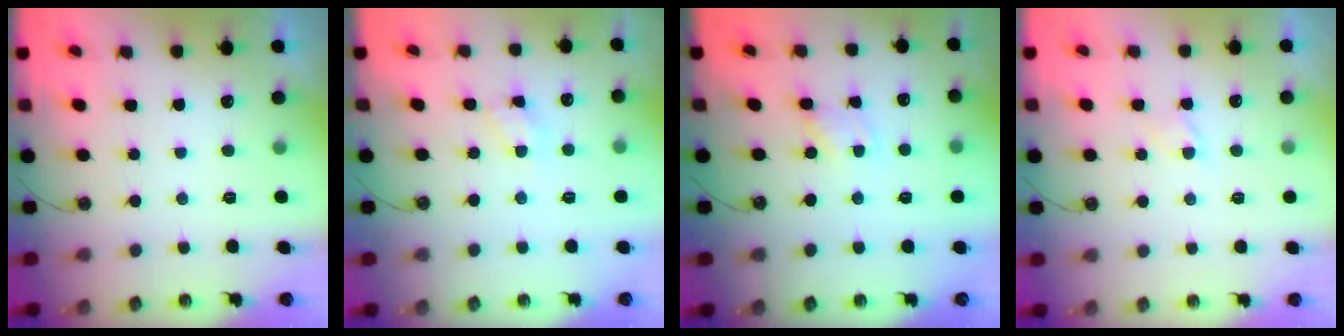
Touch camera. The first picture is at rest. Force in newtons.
{"total": 4.7, "press": 4.6, "slide": 0.3}
{"total": 1.3, "press": 1.3, "slide": 0.2}
{"total": 2.8, "press": 2.8, "slide": 0.4}